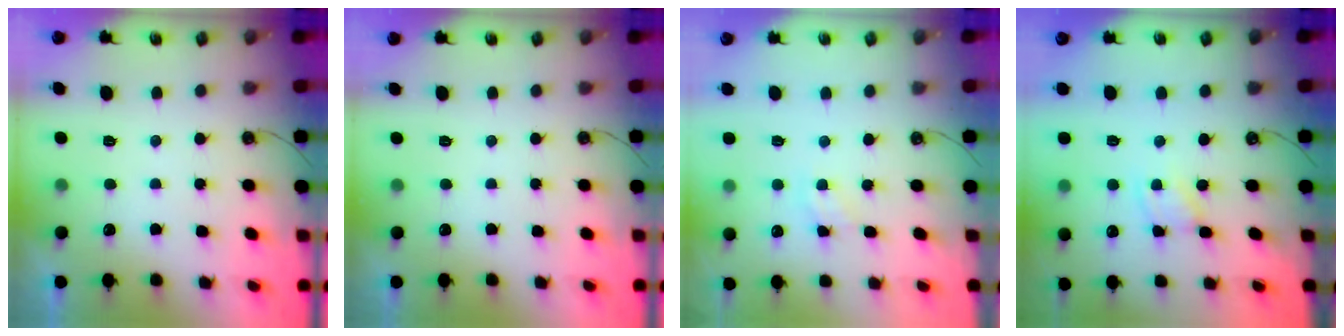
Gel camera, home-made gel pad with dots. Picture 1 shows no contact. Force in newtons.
{"total": 0.0}
{"total": 3.1, "press": 3.1, "slide": 0.5}
{"total": 1.2, "press": 1.2, "slide": 0.2}